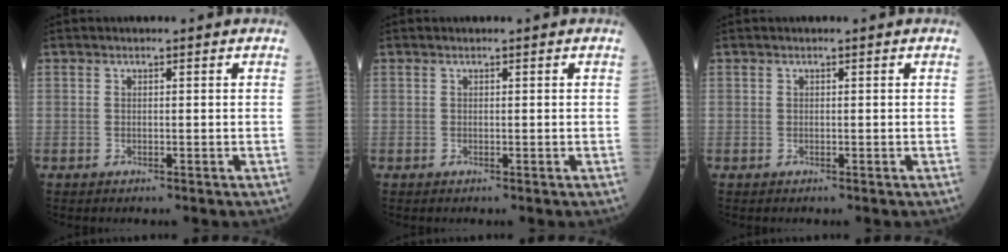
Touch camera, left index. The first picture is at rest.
{"total": 0.0}
{"total": 0.0}